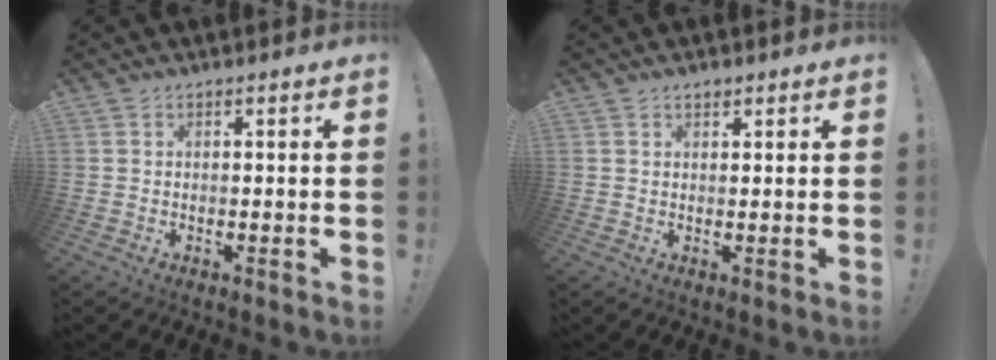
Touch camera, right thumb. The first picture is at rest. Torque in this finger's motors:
{"motor_torque": [0.06, 0.26, 0.46, -0.10, -0.07]}